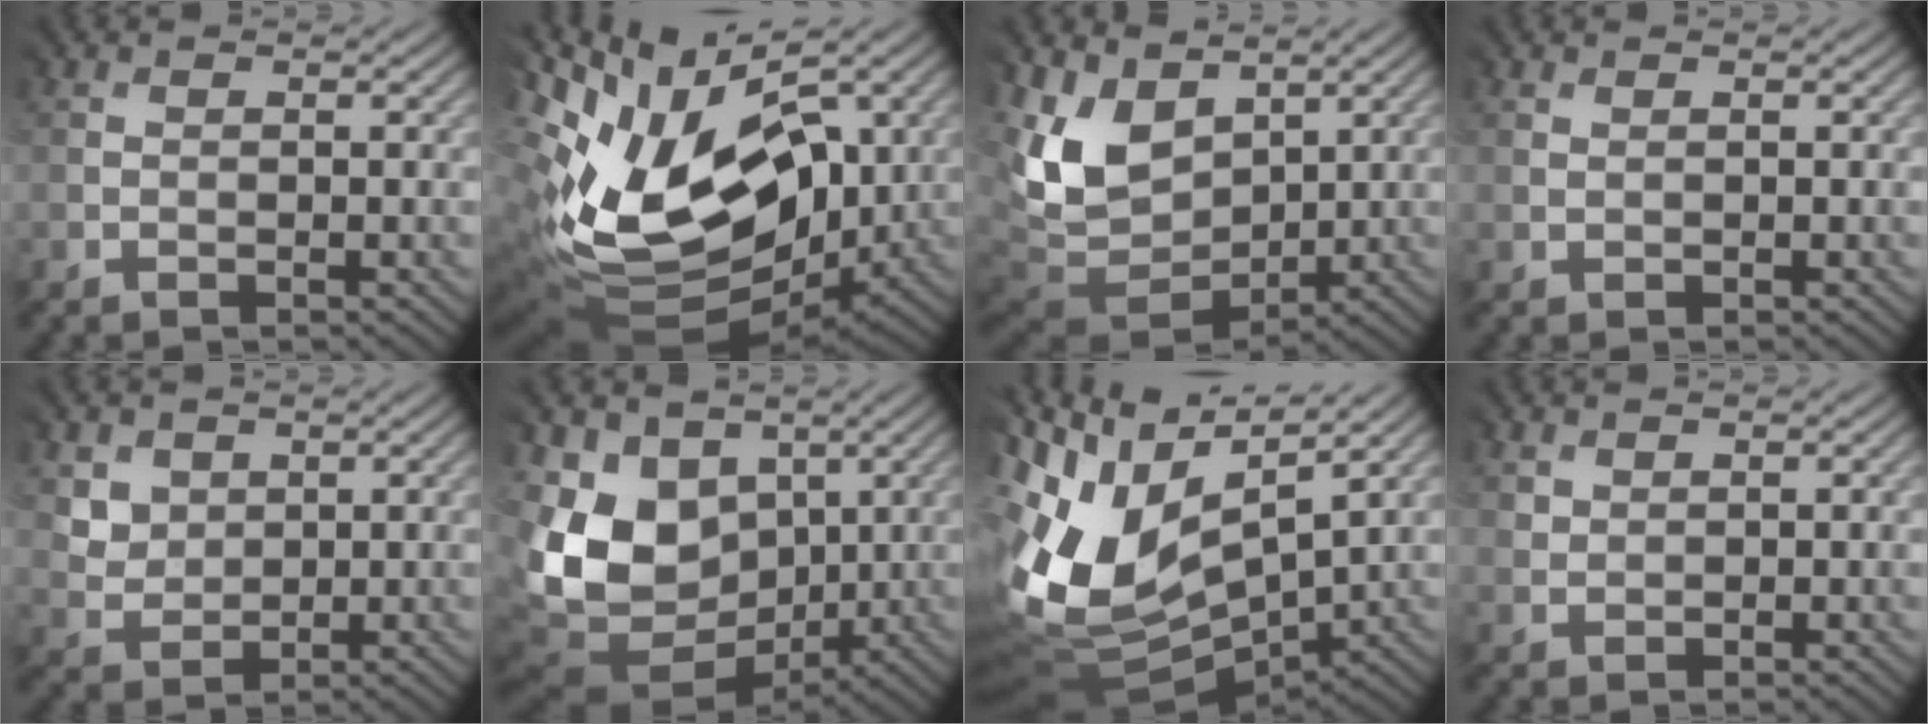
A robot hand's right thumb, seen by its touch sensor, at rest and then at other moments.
{"total": 16.9, "force": [2.4, 10.9, 12.7], "torque": [-0.250, -0.013, 0.052]}
{"total": 9.9, "force": [4.3, 7.4, 5.0], "torque": [-0.144, 0.006, 0.082]}
{"total": 0.8, "force": [0.8, 0.2, -0.2], "torque": [0.005, 0.002, 0.016]}
{"total": 3.4, "force": [2.3, 2.2, -1.3], "torque": [0.009, -0.008, 0.044]}
{"total": 12.4, "force": [1.9, 10.3, 6.7], "torque": [-0.191, -0.015, 0.041]}
{"total": 11.9, "force": [3.3, 6.9, 9.1], "torque": [-0.226, 0.006, 0.059]}
{"total": 2.2, "force": [1.8, 1.4, -0.1], "torque": [0.007, 0.002, 0.032]}